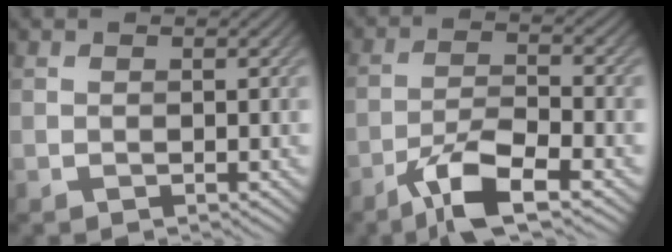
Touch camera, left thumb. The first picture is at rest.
{"total": 7.7, "force": [-4.9, 1.7, 5.6], "torque": [-0.110, 0.002, -0.094]}